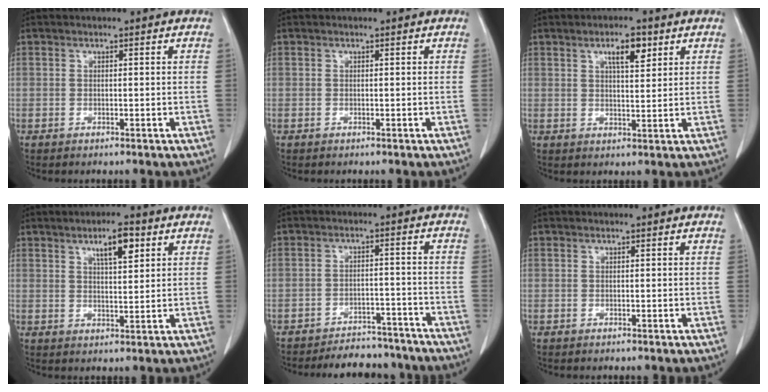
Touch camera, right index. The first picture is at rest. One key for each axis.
{"total": 0.0}
{"total": 4.8, "fx": 2.6, "fy": 1.4, "fz": 3.8, "tx": -0.068, "ty": -0.002, "tz": 0.043}
{"total": 5.3, "fx": 2.9, "fy": 1.3, "fz": 4.3, "tx": -0.077, "ty": -0.001, "tz": 0.048}
{"total": 9.9, "fx": -9.2, "fy": 3.2, "fz": 1.7, "tx": -0.013, "ty": 0.008, "tz": -0.115}
{"total": 0.0}